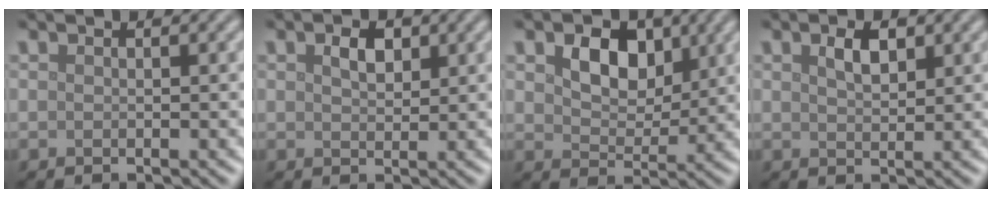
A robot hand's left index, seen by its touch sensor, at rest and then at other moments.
{"total": 1.9, "force": [0.8, 1.2, 1.3], "torque": [-0.025, 0.002, 0.015]}
{"total": 4.5, "force": [1.8, 3.0, 2.9], "torque": [-0.057, -0.002, 0.025]}
{"total": 2.2, "force": [1.1, 1.1, 1.5], "torque": [-0.030, 0.004, 0.021]}